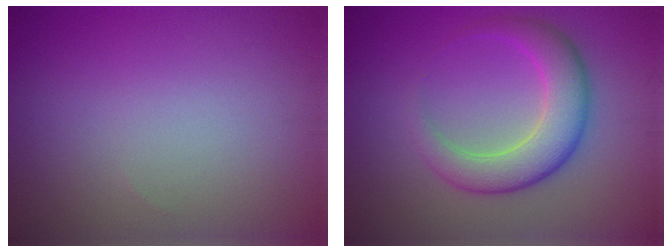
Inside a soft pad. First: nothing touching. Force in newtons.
{"total": 5.4, "press": 5.4, "slide": 0.2}